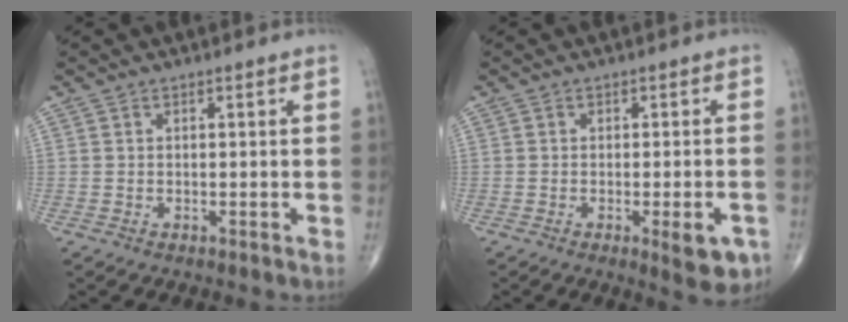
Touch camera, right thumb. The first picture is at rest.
{"total": 6.1, "force": [-2.6, 2.0, 5.2], "torque": [-0.054, 0.001, -0.026]}